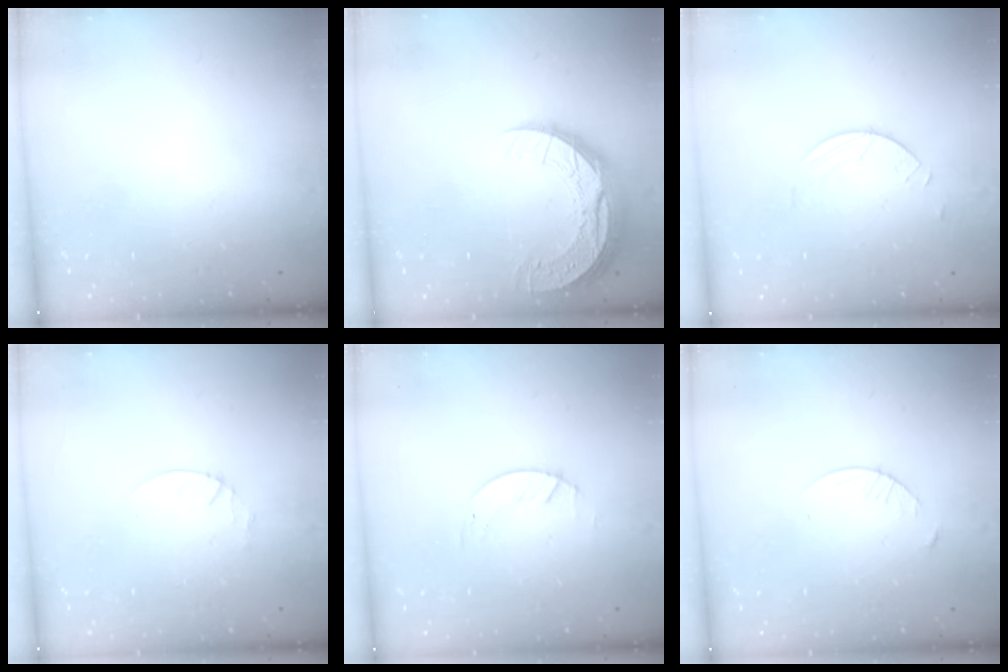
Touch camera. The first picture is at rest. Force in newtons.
{"total": 15.3, "press": 15.3, "slide": 1.1}
{"total": 2.6, "press": 2.6, "slide": 0.3}
{"total": 2.1, "press": 2.1, "slide": 0.2}
{"total": 1.2, "press": 1.1, "slide": 0.2}
{"total": 3.1, "press": 3.1, "slide": 0.4}